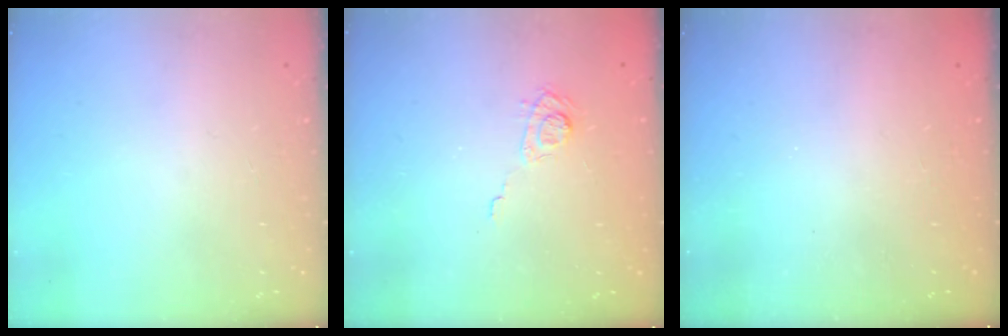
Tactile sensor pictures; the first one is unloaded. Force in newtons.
{"total": 5.7, "press": 5.5, "slide": 1.6}
{"total": 2.4, "press": 2.3, "slide": 0.8}